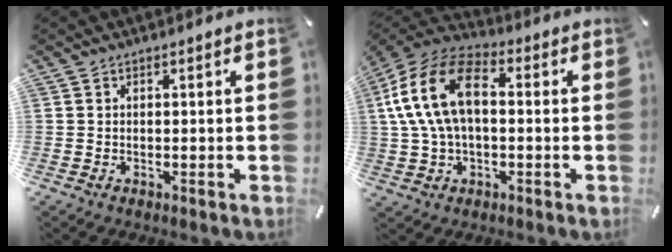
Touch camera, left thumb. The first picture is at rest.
{"total": 16.5, "force": [1.7, 10.4, 12.7], "torque": [-0.279, 0.012, 0.028]}